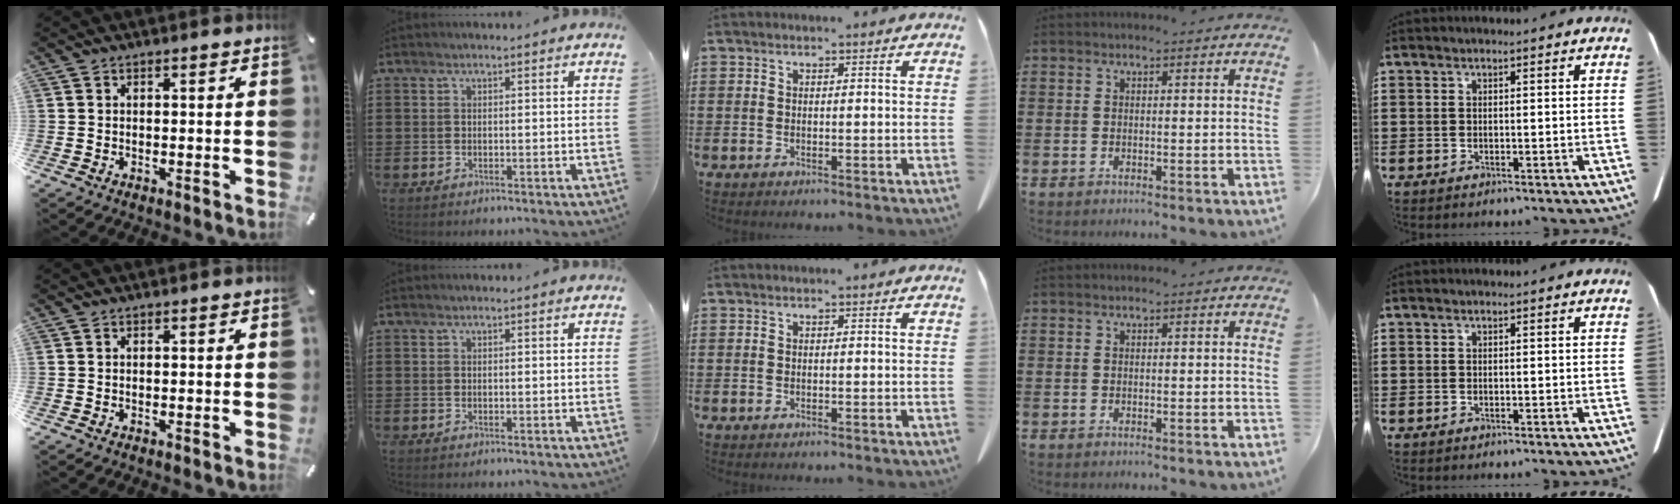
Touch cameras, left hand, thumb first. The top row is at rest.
{}